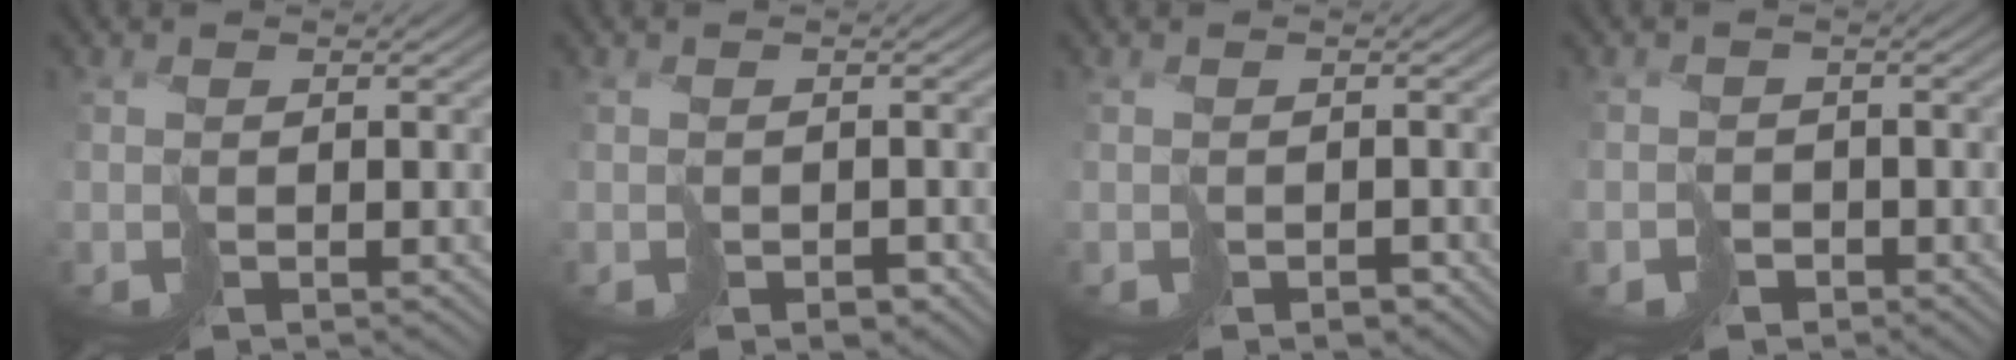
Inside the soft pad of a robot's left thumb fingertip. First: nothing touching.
{"total": 1.8, "force": [-1.1, 1.2, 0.8], "torque": [-0.002, -0.002, -0.016]}
{"total": 1.6, "force": [-1.1, 1.0, 0.5], "torque": [0.002, -0.002, -0.019]}
{"total": 2.4, "force": [-1.7, 1.8, -0.1], "torque": [0.021, -0.004, -0.031]}